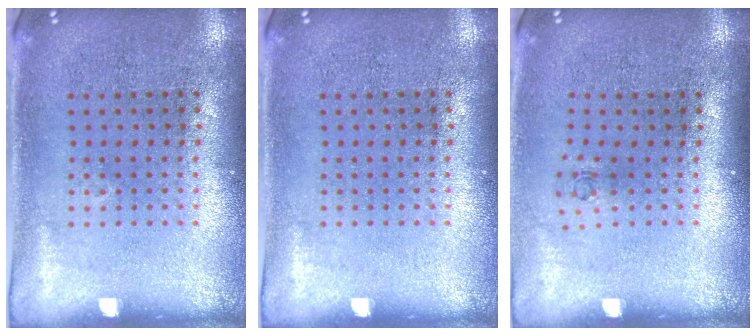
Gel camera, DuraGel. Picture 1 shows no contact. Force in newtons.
{"total": 0.0}
{"total": 0.6, "press": 0.3, "slide": 0.5}